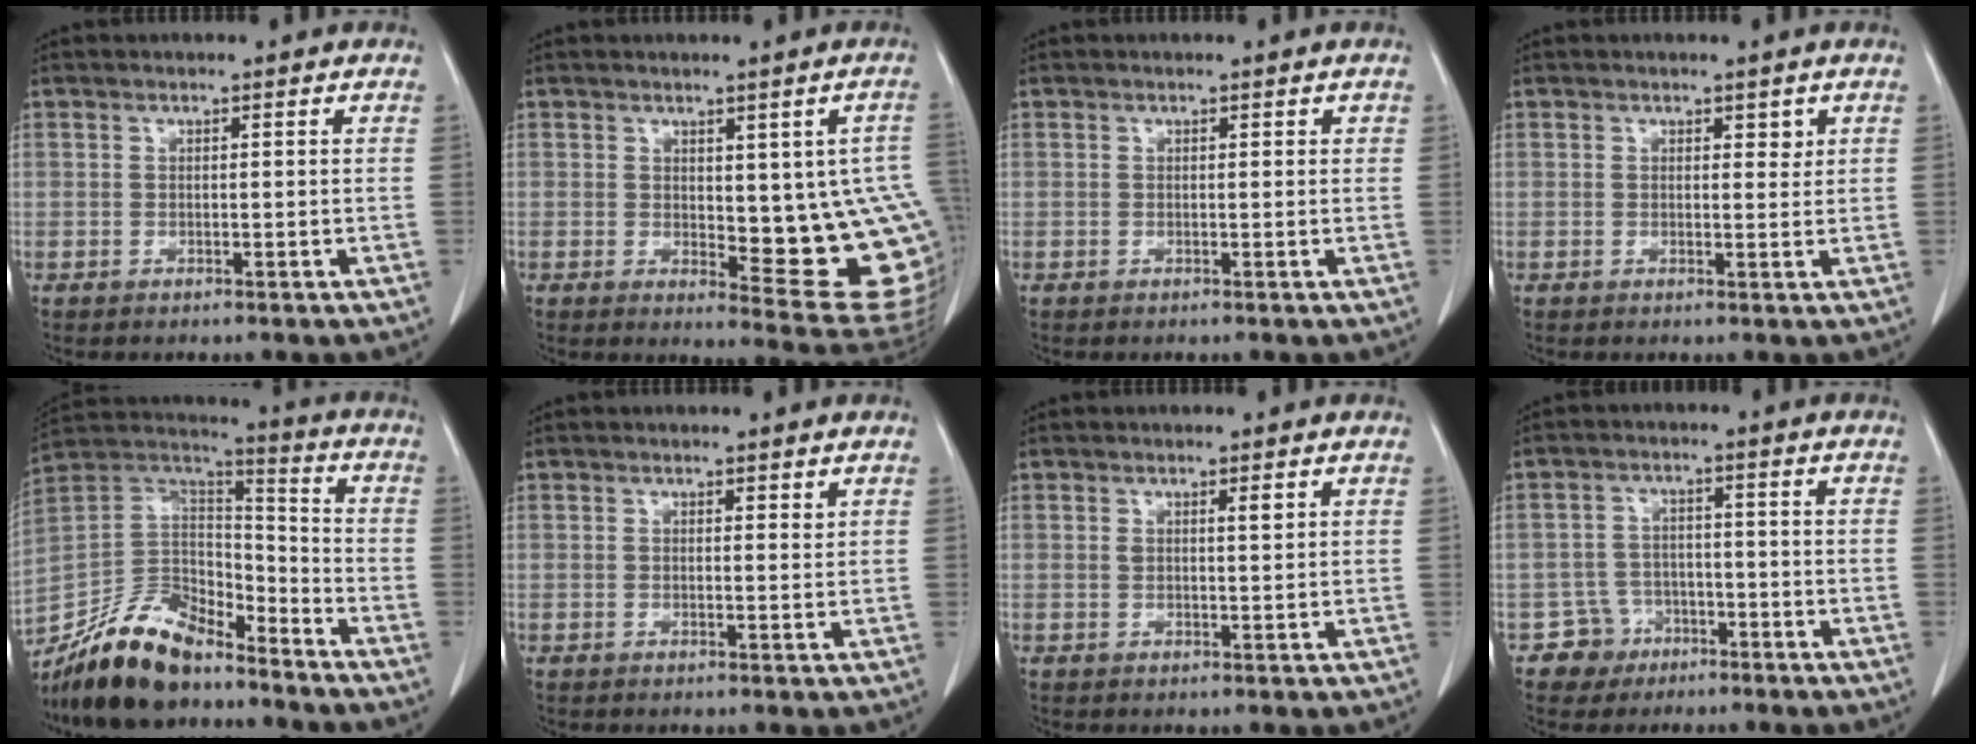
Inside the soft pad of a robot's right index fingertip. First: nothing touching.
{"total": 14.6, "force": [-0.4, 4.8, 13.8], "torque": [-0.125, -0.002, 0.010]}
{"total": 0.5, "force": [0.3, 0.4, 0.2], "torque": [0.002, 0.003, 0.000]}
{"total": 1.4, "force": [0.8, 0.8, 0.8], "torque": [-0.007, -0.005, 0.011]}
{"total": 16.5, "force": [-13.6, 6.0, 7.0], "torque": [-0.128, 0.030, -0.252]}
{"total": 0.7, "force": [0.6, 0.2, 0.4], "torque": [-0.007, -0.004, 0.007]}
{"total": 1.4, "force": [0.8, 0.2, 1.2], "torque": [-0.020, -0.003, 0.012]}
{"total": 4.8, "force": [-2.8, 4.0, -0.4], "torque": [0.014, 0.015, -0.045]}